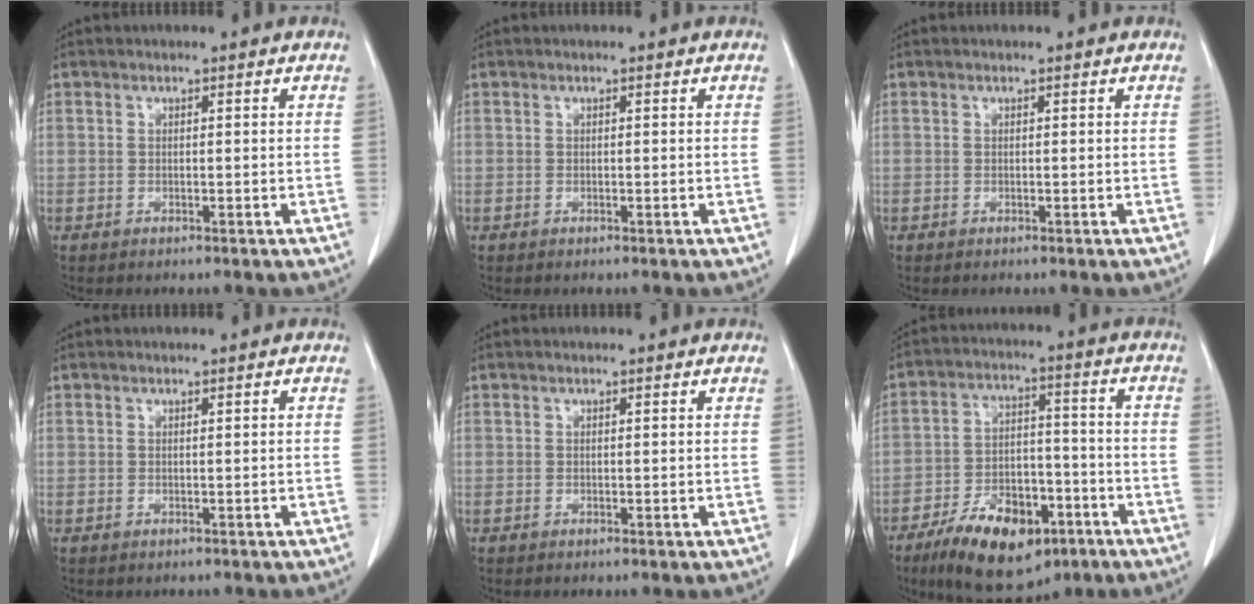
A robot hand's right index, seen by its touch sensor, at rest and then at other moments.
{"total": 0.0}
{"total": 0.0}
{"total": 0.0}
{"total": 0.0}
{"total": 14.6, "force": [-8.7, 7.0, 9.5], "torque": [-0.155, 0.008, -0.136]}